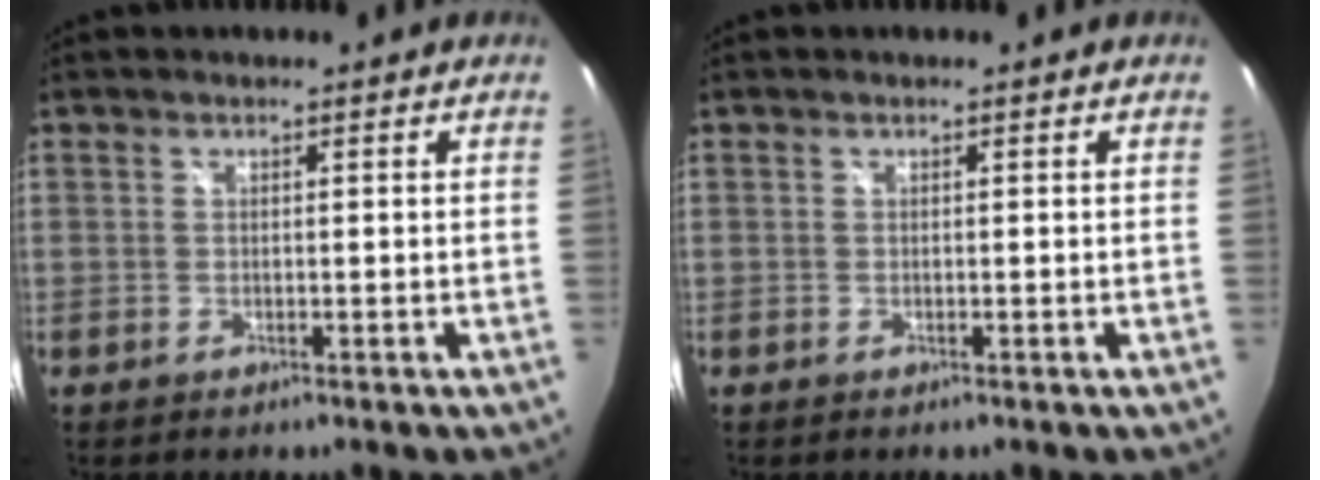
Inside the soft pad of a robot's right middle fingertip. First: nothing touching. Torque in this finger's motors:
{"motor_torque": [0.00, -0.01, 0.00, 0.00]}